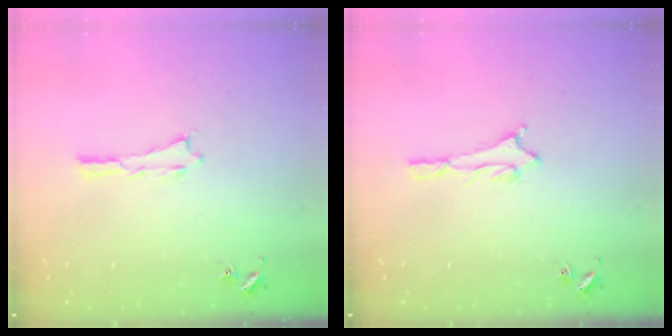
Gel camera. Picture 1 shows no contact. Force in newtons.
{"total": 1.5, "press": 1.5, "slide": 0.1}